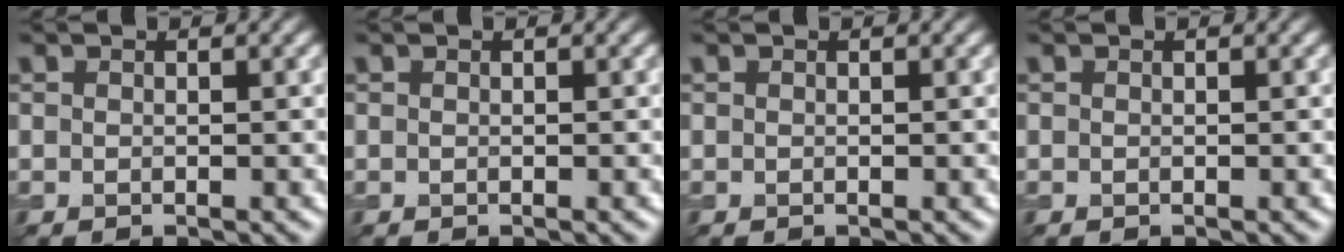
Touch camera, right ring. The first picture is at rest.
{"total": 0.0}
{"total": 0.0}
{"total": 0.0}